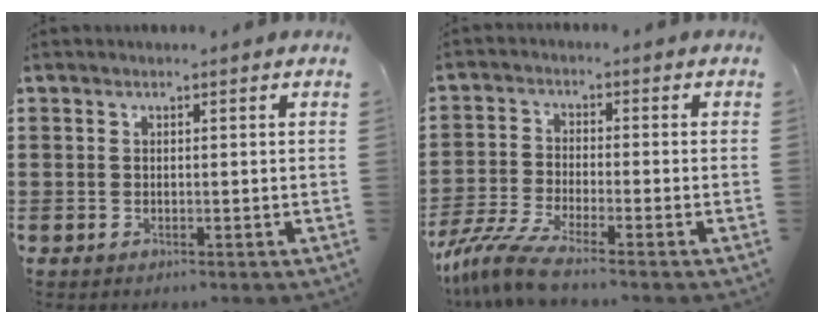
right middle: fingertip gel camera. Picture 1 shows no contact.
{"total": 5.6, "force": [-4.8, 0.2, 2.8], "torque": [-0.081, -0.021, -0.101]}